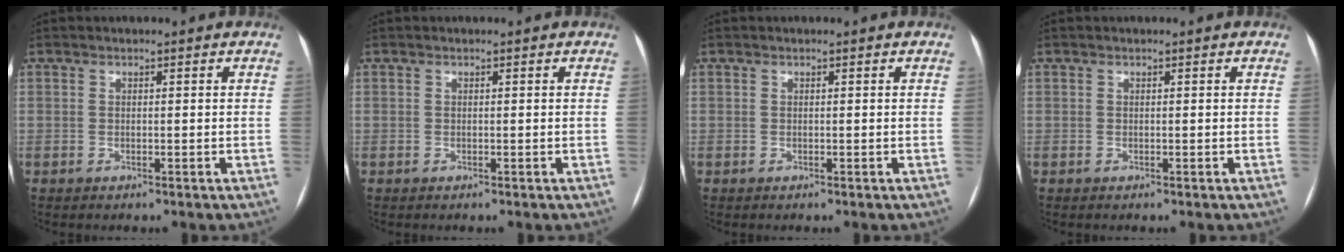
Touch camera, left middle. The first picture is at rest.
{"total": 0.0}
{"total": 0.0}
{"total": 0.0}